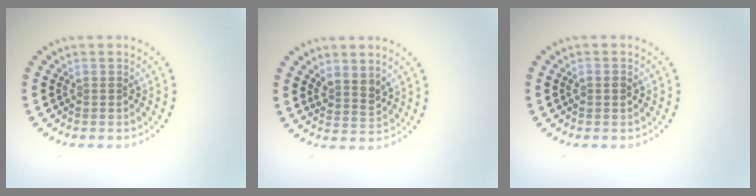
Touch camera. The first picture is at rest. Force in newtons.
{"total": 2.2, "press": 1.7, "slide": 1.3}
{"total": 1.3, "press": 1.3, "slide": 0.1}